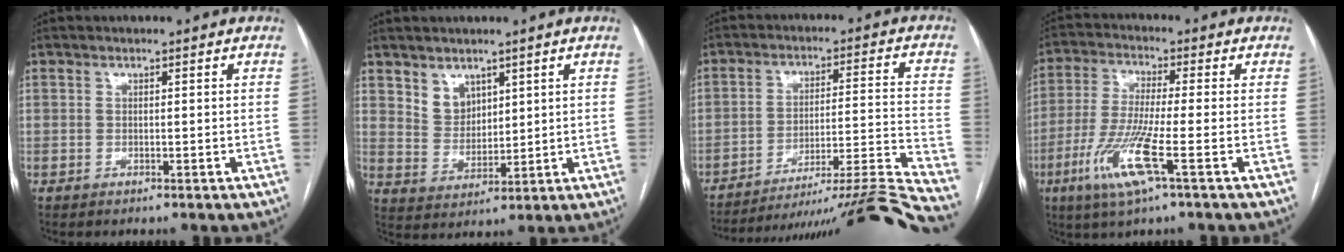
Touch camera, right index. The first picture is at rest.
{"total": 4.8, "force": [3.1, 3.3, 1.5], "torque": [-0.032, 0.004, 0.070]}
{"total": 24.8, "force": [-22.7, -3.1, 9.7], "torque": [-0.080, -0.018, -0.320]}
{"total": 10.0, "force": [-4.2, 0.0, 9.1], "torque": [-0.191, -0.020, -0.086]}